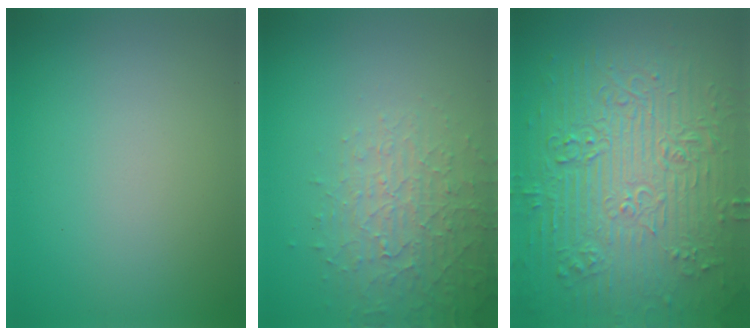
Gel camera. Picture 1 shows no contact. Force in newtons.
{"total": 4.1, "press": 4.0, "slide": 0.9}
{"total": 12.0, "press": 7.9, "slide": 9.0}